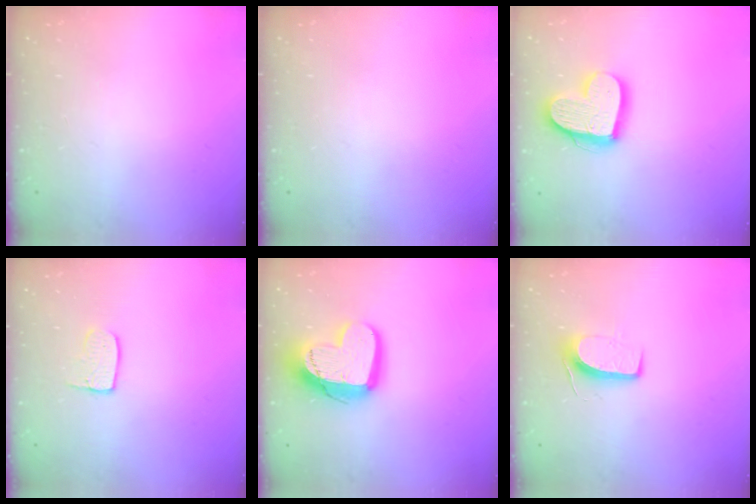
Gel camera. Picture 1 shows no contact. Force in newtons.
{"total": 0.0}
{"total": 15.6, "press": 15.5, "slide": 1.4}
{"total": 6.7, "press": 6.7, "slide": 0.4}
{"total": 16.7, "press": 16.6, "slide": 1.5}
{"total": 7.6, "press": 7.6, "slide": 0.5}